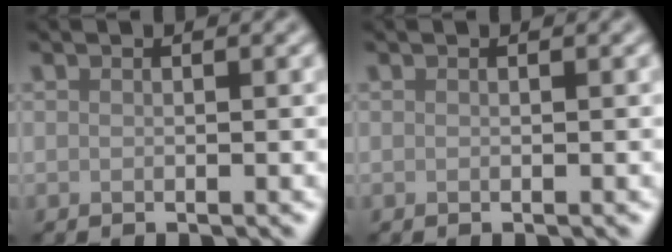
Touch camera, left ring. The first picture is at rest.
{"total": 0.0}